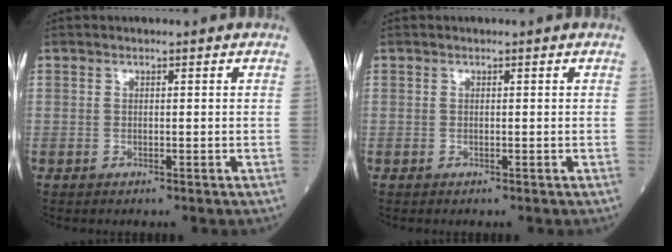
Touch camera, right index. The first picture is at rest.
{"total": 0.0}